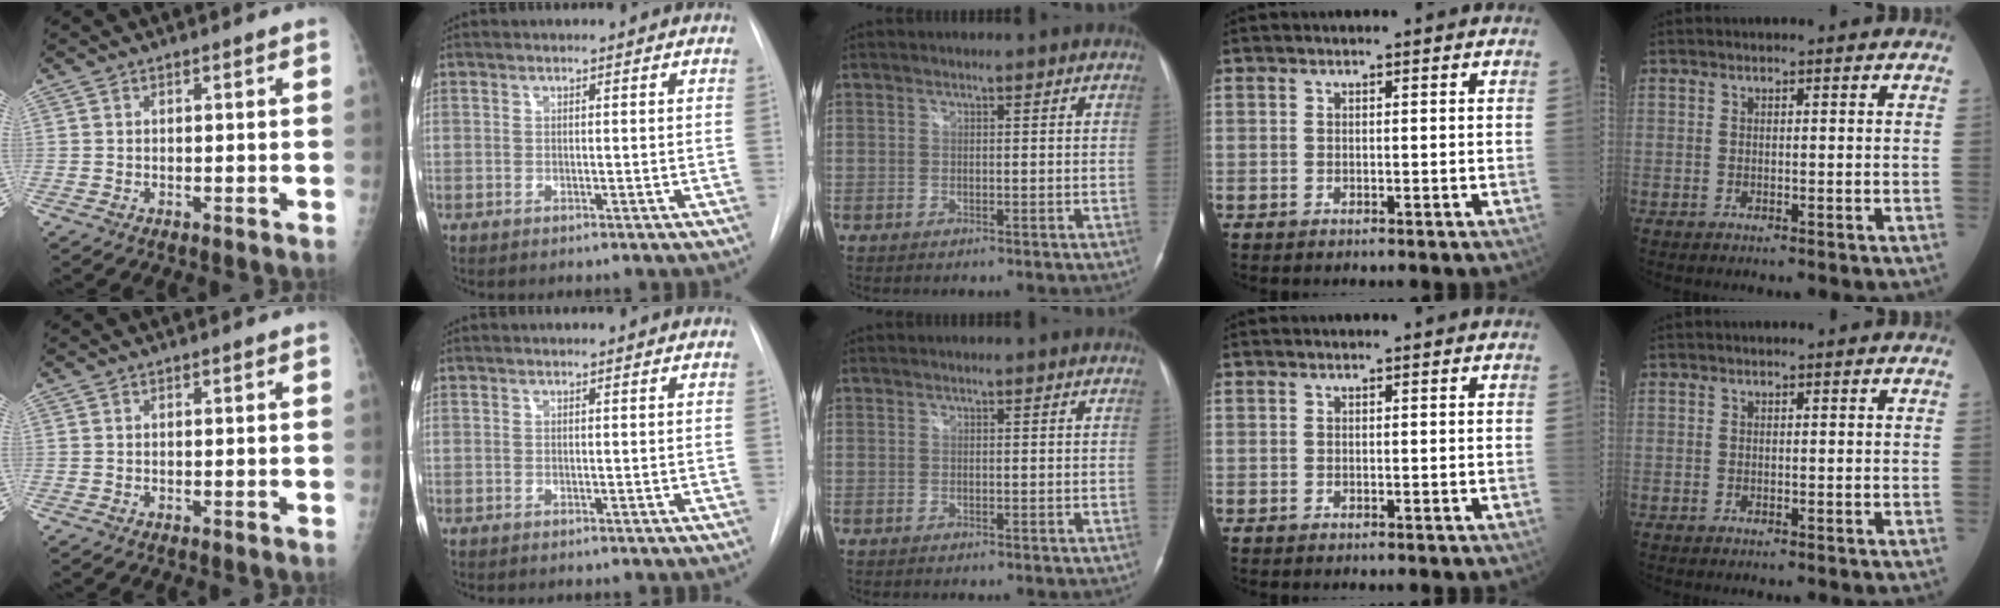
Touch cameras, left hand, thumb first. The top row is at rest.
{}